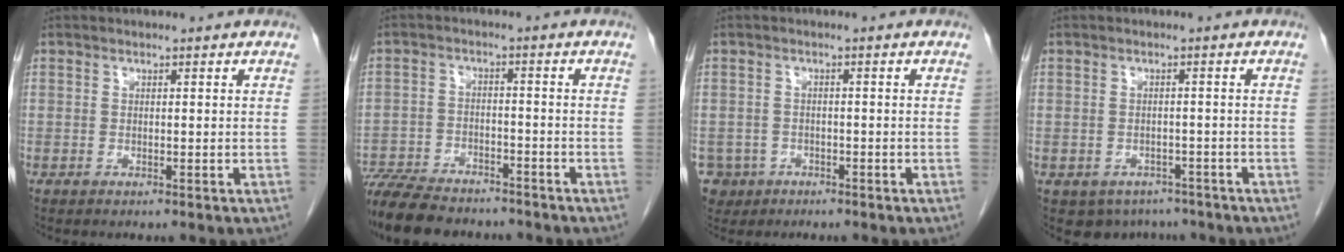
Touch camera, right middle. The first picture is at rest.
{"total": 13.8, "force": [-11.7, 4.3, 5.9], "torque": [-0.119, -0.010, -0.184]}
{"total": 4.5, "force": [-2.4, 3.8, 0.1], "torque": [-0.005, 0.007, -0.037]}
{"total": 5.2, "force": [-3.8, 3.5, 0.7], "torque": [0.000, 0.007, -0.048]}